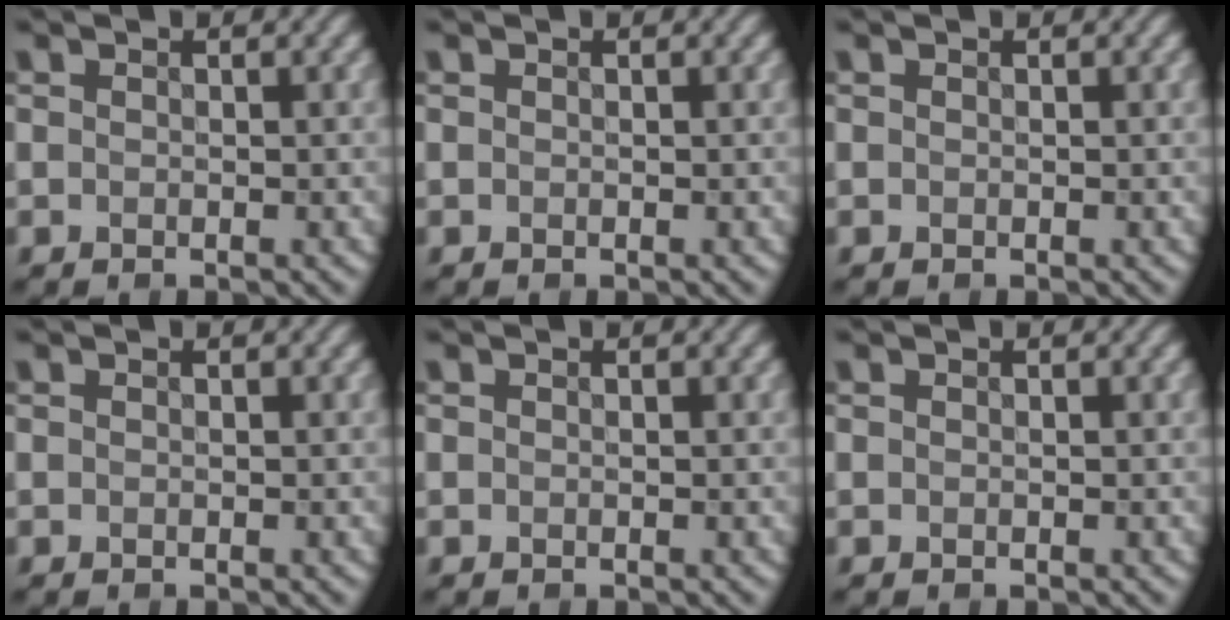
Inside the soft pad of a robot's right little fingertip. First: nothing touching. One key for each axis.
{"total": 0.0}
{"total": 0.0}
{"total": 0.0}
{"total": 0.0}
{"total": 0.0}